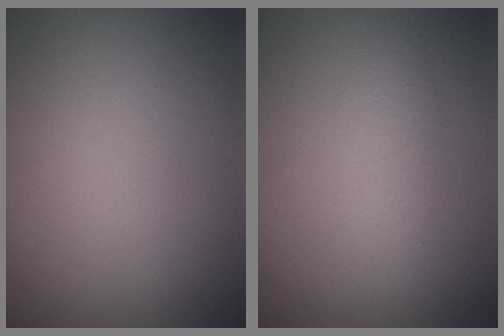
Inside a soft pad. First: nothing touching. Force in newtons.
{"total": 2.3, "press": 2.3, "slide": 0.1}